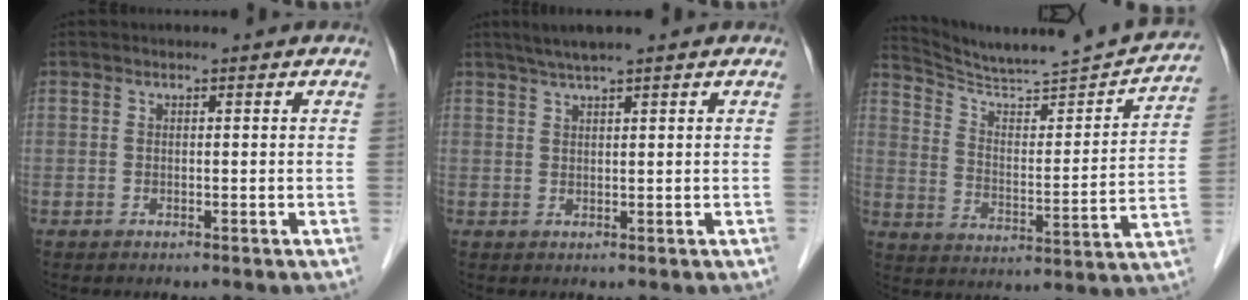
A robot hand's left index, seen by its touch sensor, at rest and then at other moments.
{"total": 3.8, "force": [2.9, -0.5, 2.4], "torque": [-0.045, 0.017, 0.054]}
{"total": 19.8, "force": [18.8, 0.4, 6.4], "torque": [-0.106, -0.046, 0.268]}